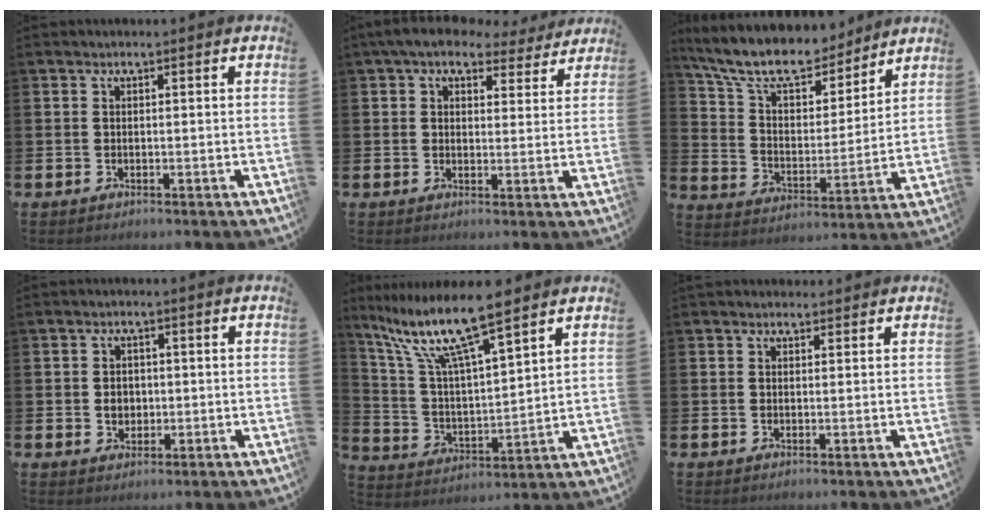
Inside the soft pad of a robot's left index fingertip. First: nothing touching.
{"total": 6.2, "force": [5.3, 2.6, 2.0], "torque": [-0.049, -0.023, 0.092]}
{"total": 11.1, "force": [9.9, 3.6, 3.6], "torque": [-0.104, -0.068, 0.174]}
{"total": 2.4, "force": [0.1, 2.1, 1.2], "torque": [-0.008, 0.001, -0.004]}
{"total": 11.6, "force": [9.4, 1.5, 6.6], "torque": [-0.163, -0.041, 0.163]}
{"total": 1.4, "force": [1.2, 0.6, 0.1], "torque": [0.007, 0.003, 0.021]}